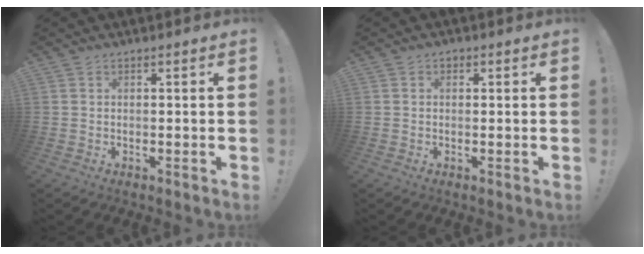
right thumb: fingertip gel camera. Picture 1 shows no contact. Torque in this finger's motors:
{"motor_torque": [-0.11, 0.58, 0.09, -0.13, 0.00]}